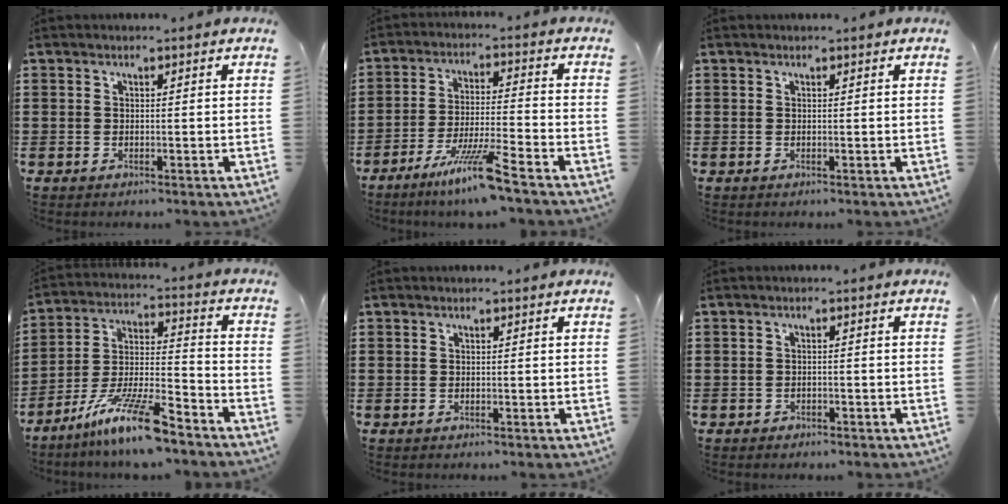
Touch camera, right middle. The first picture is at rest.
{"total": 8.3, "force": [-6.1, -0.2, 5.6], "torque": [-0.107, -0.010, -0.114]}
{"total": 0.0}
{"total": 12.0, "force": [-8.9, 1.7, 7.8], "torque": [-0.150, 0.017, -0.170]}
{"total": 0.0}
{"total": 0.9, "force": [-0.8, 0.4, 0.0], "torque": [-0.004, 0.002, -0.019]}